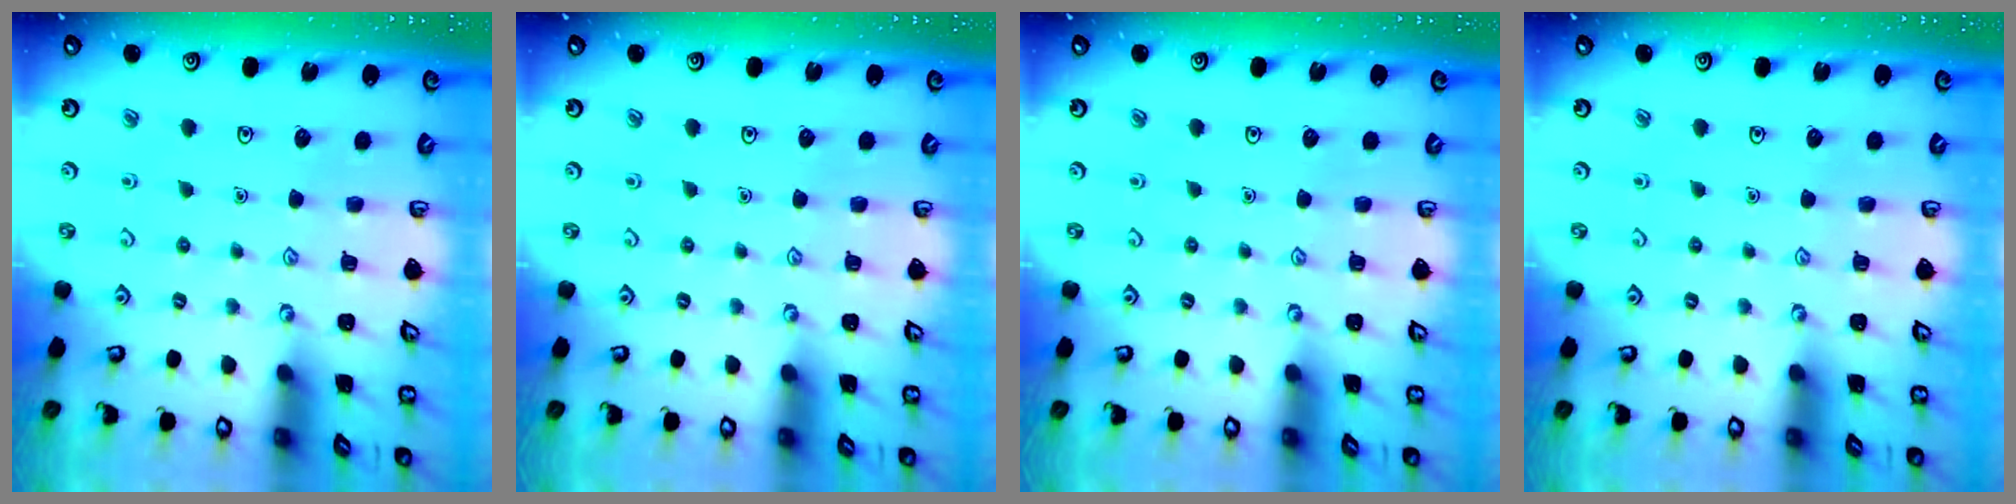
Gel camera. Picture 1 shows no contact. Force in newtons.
{"total": 0.0}
{"total": 0.0}
{"total": 0.0}